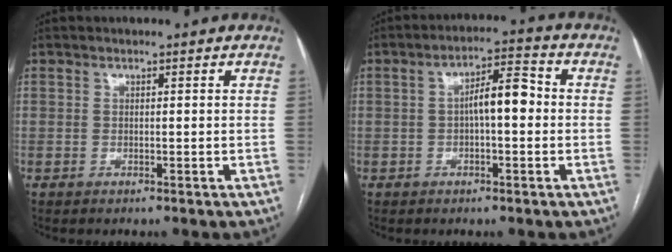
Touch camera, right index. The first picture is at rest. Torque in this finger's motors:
{"motor_torque": [0.97, -0.13, 0.44, 0.11]}